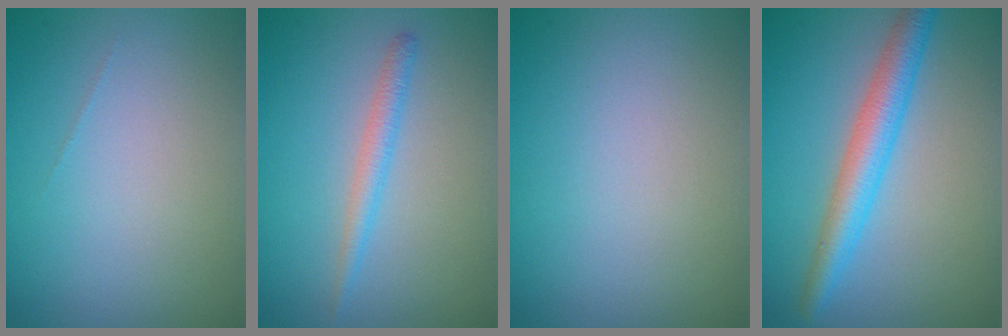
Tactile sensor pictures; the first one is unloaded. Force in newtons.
{"total": 1.7, "press": 1.7, "slide": 0.0}
{"total": 0.0}
{"total": 4.3, "press": 4.3, "slide": 0.2}